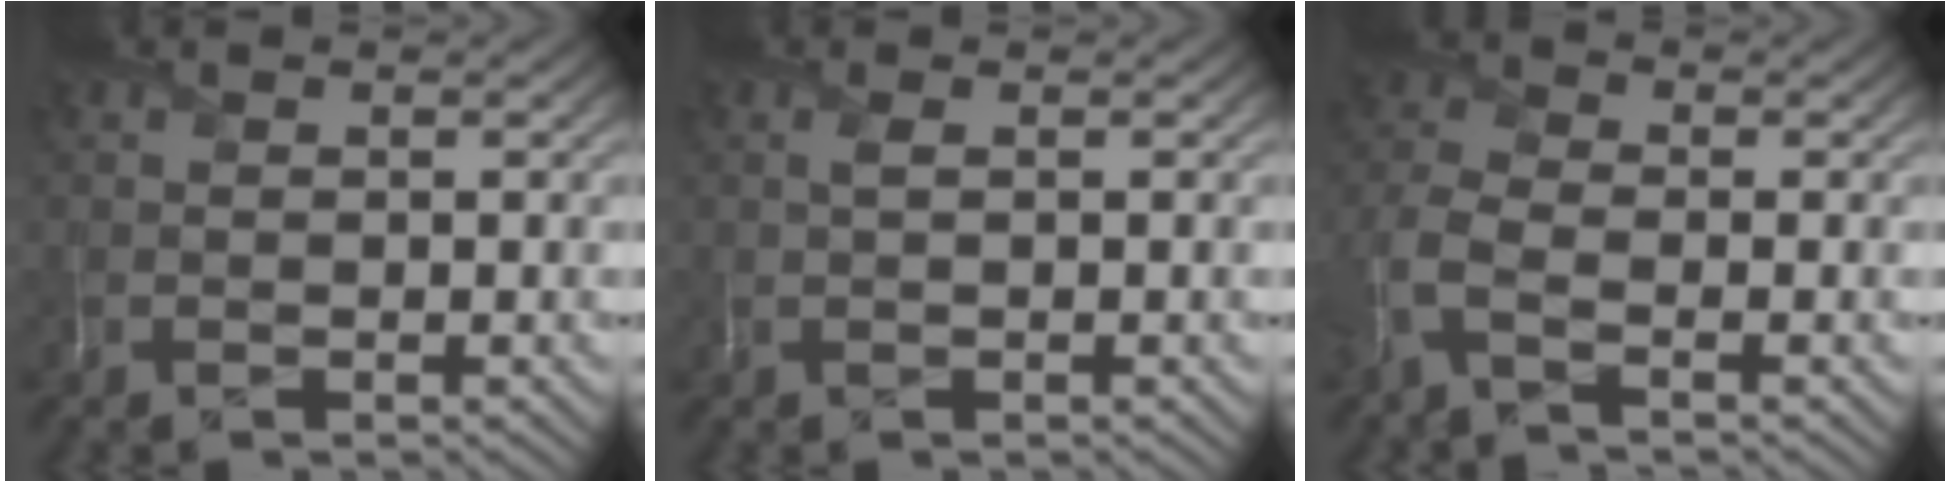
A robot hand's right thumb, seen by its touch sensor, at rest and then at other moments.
{"total": 1.1, "force": [0.6, -0.1, 0.9], "torque": [-0.019, 0.007, 0.010]}
{"total": 5.1, "force": [-2.4, 2.1, 4.0], "torque": [-0.106, -0.010, -0.066]}